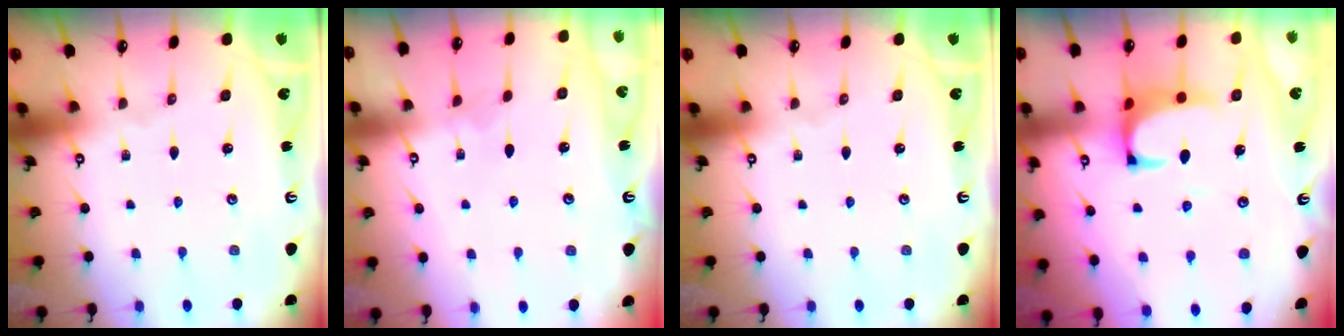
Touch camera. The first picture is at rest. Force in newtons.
{"total": 3.3, "press": 3.3, "slide": 0.1}
{"total": 0.0}
{"total": 1.6, "press": 1.4, "slide": 0.7}